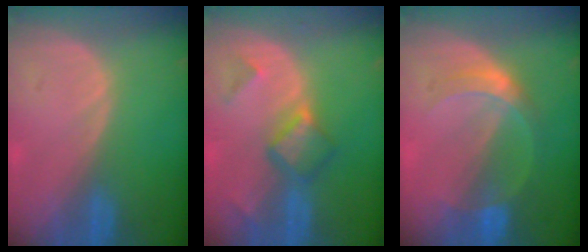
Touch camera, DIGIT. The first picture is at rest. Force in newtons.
{"total": 5.3, "press": 5.0, "slide": 2.0}
{"total": 5.0, "press": 4.8, "slide": 1.3}